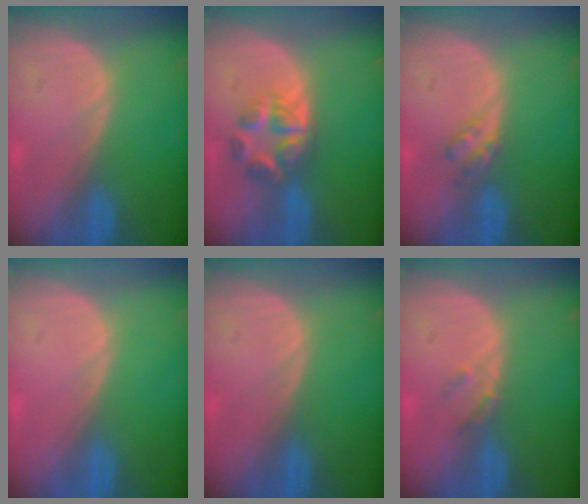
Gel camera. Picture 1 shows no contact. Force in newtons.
{"total": 5.9, "press": 5.5, "slide": 2.2}
{"total": 2.4, "press": 2.4, "slide": 0.2}
{"total": 0.0}
{"total": 0.0}
{"total": 1.8, "press": 1.6, "slide": 0.8}